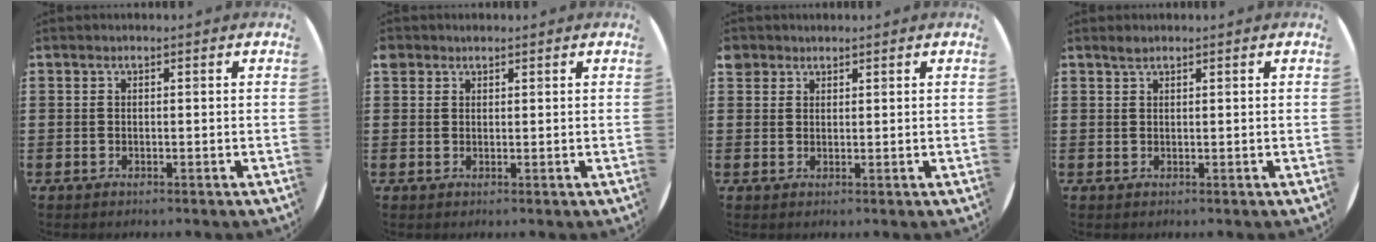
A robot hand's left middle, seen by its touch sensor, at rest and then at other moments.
{"total": 1.1, "force": [0.9, 0.6, 0.0], "torque": [0.007, 0.000, 0.016]}
{"total": 1.7, "force": [1.4, 0.9, 0.0], "torque": [-0.001, 0.005, 0.029]}
{"total": 0.8, "force": [0.8, 0.1, 0.3], "torque": [-0.006, 0.001, 0.014]}